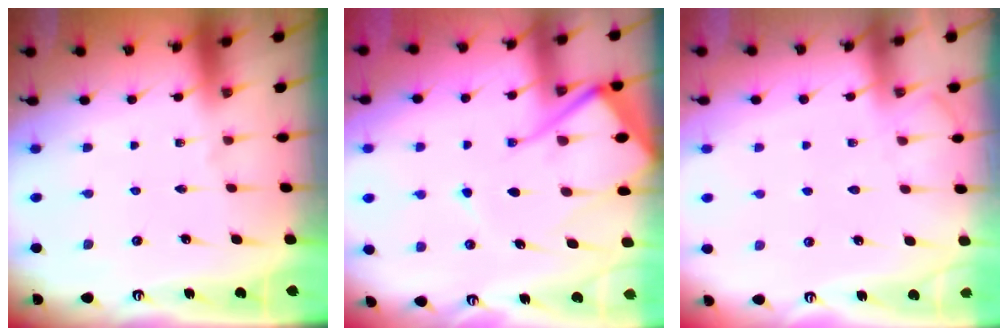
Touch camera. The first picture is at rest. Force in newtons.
{"total": 13.7, "press": 13.6, "slide": 1.6}
{"total": 5.9, "press": 5.9, "slide": 0.8}